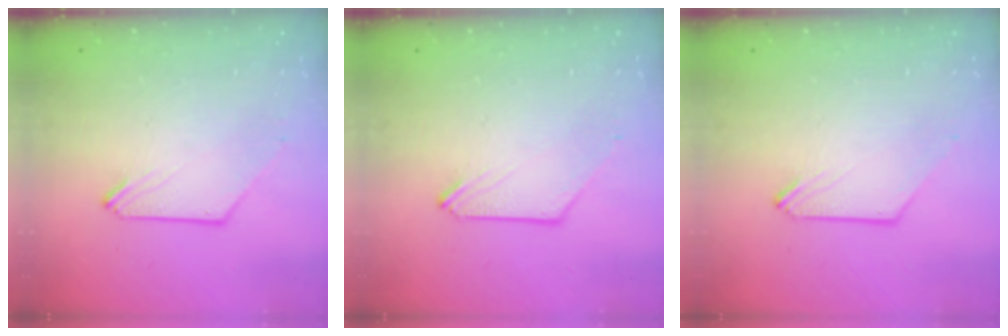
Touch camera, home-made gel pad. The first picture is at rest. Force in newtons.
{"total": 0.0}
{"total": 0.0}